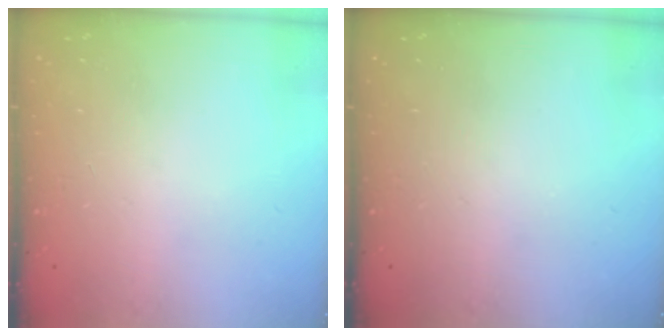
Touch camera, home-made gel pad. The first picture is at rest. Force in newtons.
{"total": 0.0}